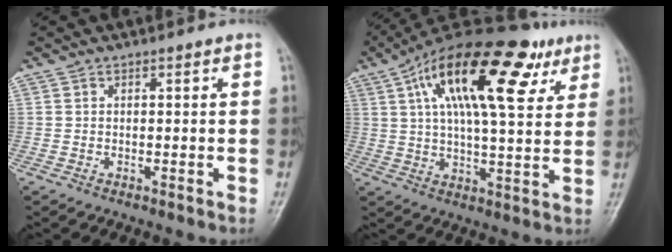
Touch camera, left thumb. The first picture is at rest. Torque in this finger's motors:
{"motor_torque": [0.69, 1.02, 2.08, -0.70, 0.59]}